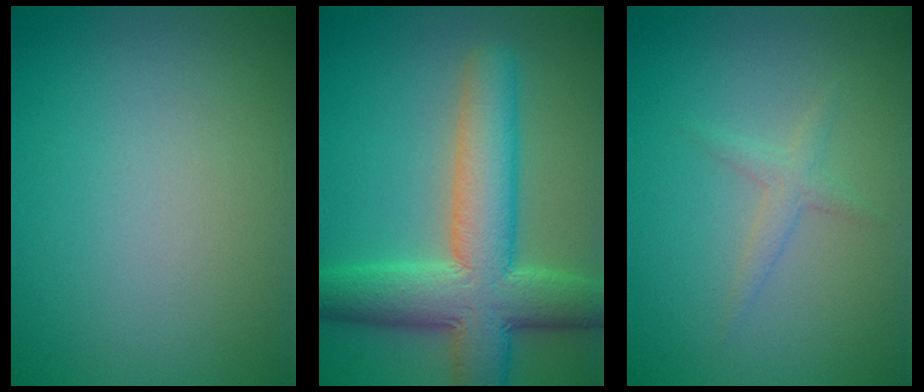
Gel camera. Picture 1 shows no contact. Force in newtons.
{"total": 9.1, "press": 9.1, "slide": 0.6}
{"total": 1.3, "press": 1.3, "slide": 0.1}